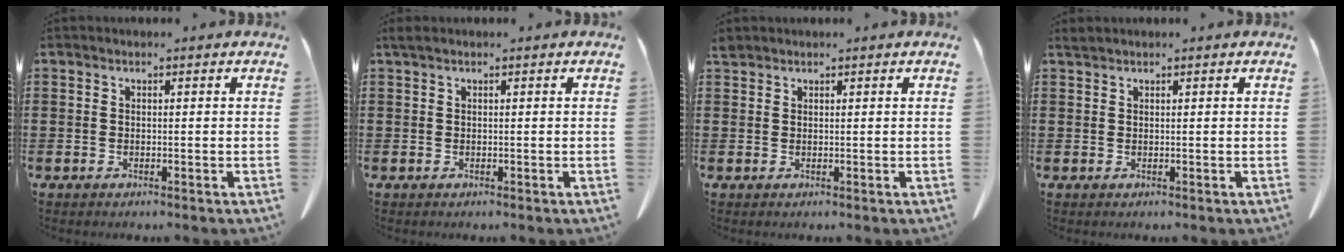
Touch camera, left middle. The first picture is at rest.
{"total": 0.7, "force": [0.3, 0.1, 0.6], "torque": [-0.012, 0.003, 0.006]}
{"total": 0.9, "force": [0.9, 0.2, 0.1], "torque": [-0.005, 0.000, 0.018]}
{"total": 0.6, "force": [0.6, 0.0, 0.1], "torque": [-0.005, -0.001, 0.013]}